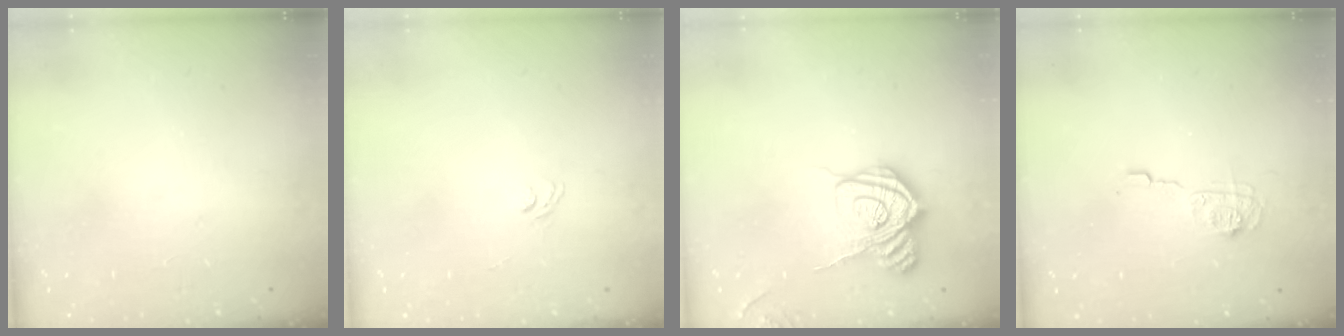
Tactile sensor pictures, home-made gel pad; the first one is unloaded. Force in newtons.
{"total": 2.4, "press": 2.1, "slide": 1.1}
{"total": 16.2, "press": 16.2, "slide": 1.0}
{"total": 7.5, "press": 7.5, "slide": 0.2}